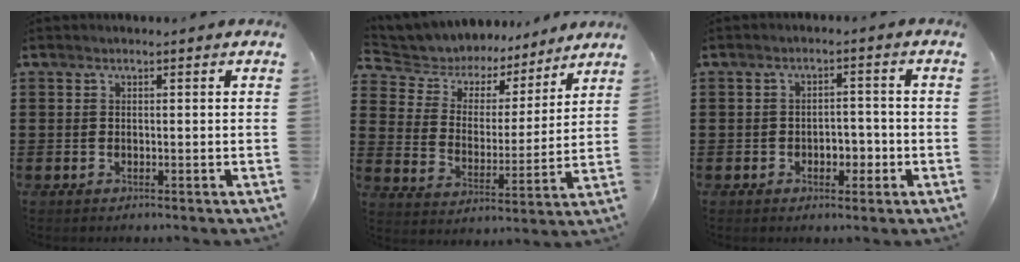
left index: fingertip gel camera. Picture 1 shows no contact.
{"total": 5.2, "force": [4.6, 2.6, 0.3], "torque": [-0.043, -0.034, 0.074]}
{"total": 3.3, "force": [-1.3, 2.1, 2.2], "torque": [-0.037, 0.000, -0.030]}